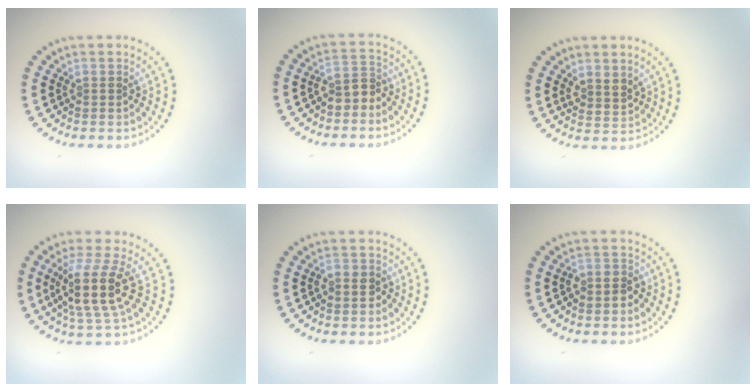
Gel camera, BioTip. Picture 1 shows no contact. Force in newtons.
{"total": 2.1, "press": 1.8, "slide": 1.0}
{"total": 1.9, "press": 1.6, "slide": 1.0}
{"total": 4.7, "press": 3.8, "slide": 2.8}
{"total": 1.3, "press": 1.3, "slide": 0.4}
{"total": 1.9, "press": 1.7, "slide": 0.8}